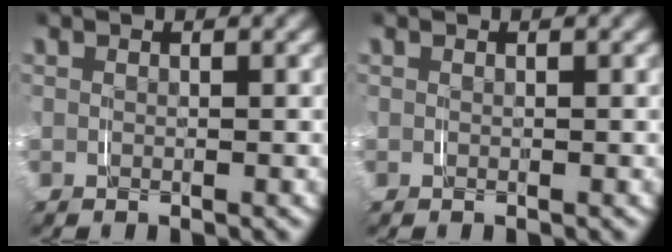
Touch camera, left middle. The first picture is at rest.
{"total": 0.0}